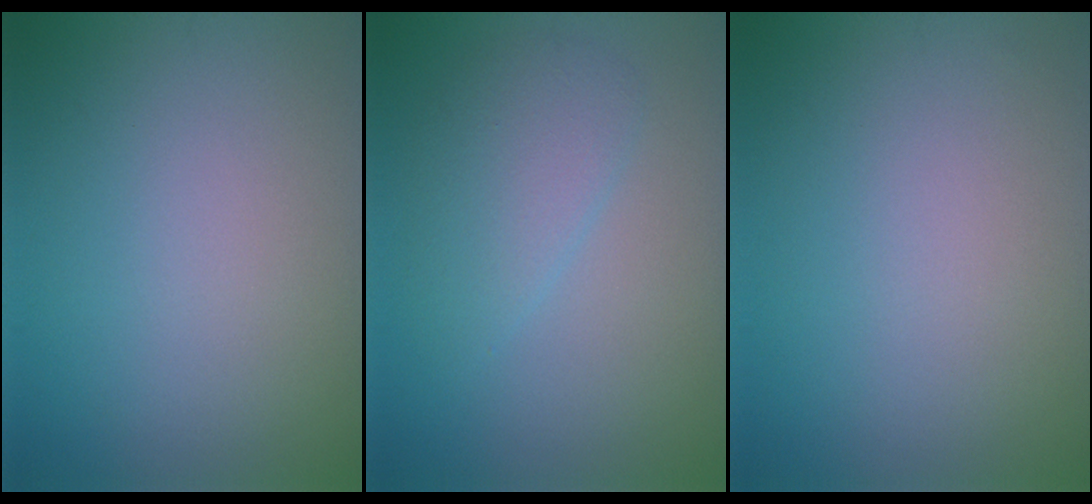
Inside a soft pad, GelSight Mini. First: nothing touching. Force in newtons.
{"total": 2.9, "press": 2.9, "slide": 0.2}
{"total": 0.0}